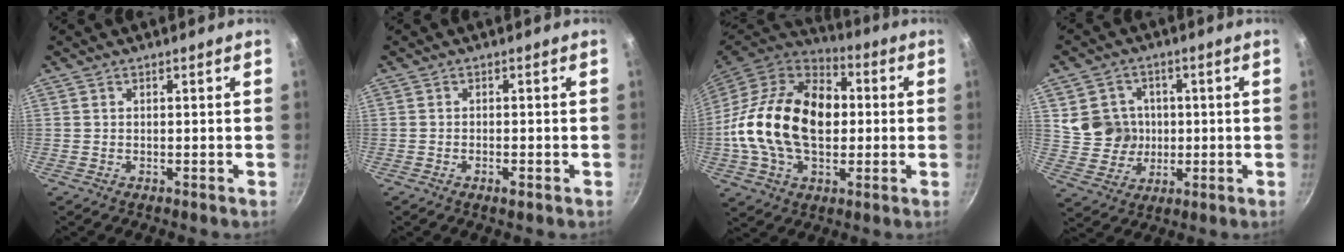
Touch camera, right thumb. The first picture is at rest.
{"total": 1.7, "force": [-0.9, 0.6, 1.3], "torque": [-0.028, 0.004, -0.015]}
{"total": 24.9, "force": [0.3, 16.3, 18.8], "torque": [-0.306, 0.031, -0.004]}
{"total": 8.9, "force": [1.0, 8.4, 2.8], "torque": [-0.022, 0.001, 0.024]}